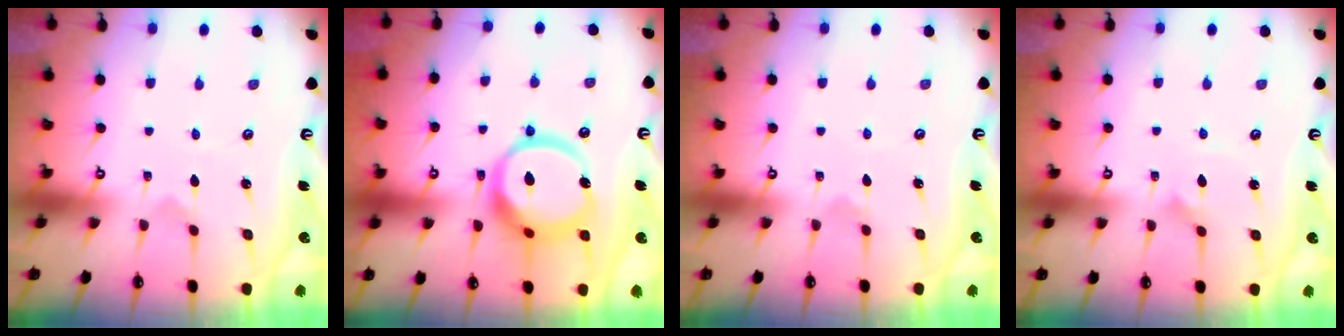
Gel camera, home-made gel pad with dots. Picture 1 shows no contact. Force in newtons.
{"total": 16.6, "press": 16.4, "slide": 2.2}
{"total": 1.3, "press": 1.3, "slide": 0.1}
{"total": 1.7, "press": 1.6, "slide": 0.1}